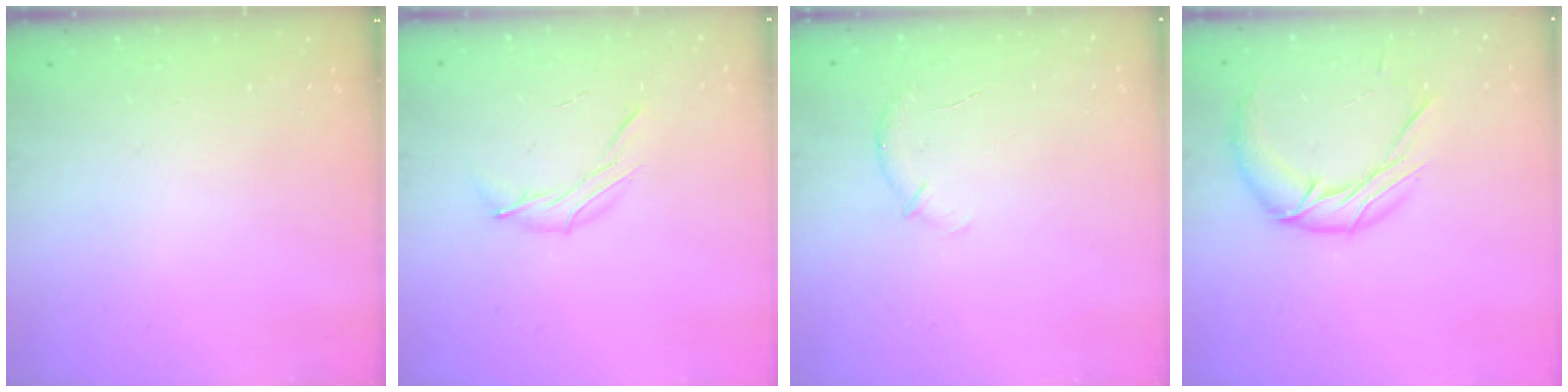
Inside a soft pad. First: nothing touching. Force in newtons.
{"total": 7.0, "press": 6.9, "slide": 1.4}
{"total": 6.9, "press": 6.7, "slide": 1.8}
{"total": 12.0, "press": 11.9, "slide": 0.7}